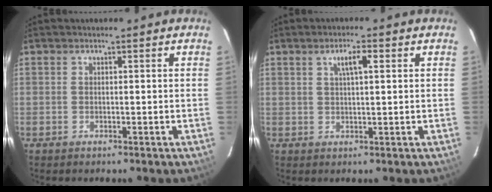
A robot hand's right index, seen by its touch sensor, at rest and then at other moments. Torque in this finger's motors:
{"motor_torque": [0.07, -0.03, 0.16, 0.04]}